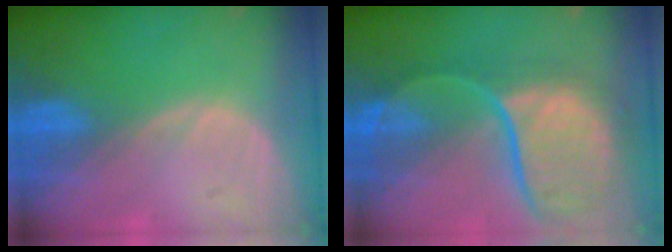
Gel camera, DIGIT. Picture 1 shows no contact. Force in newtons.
{"total": 11.6, "press": 9.9, "slide": 6.1}